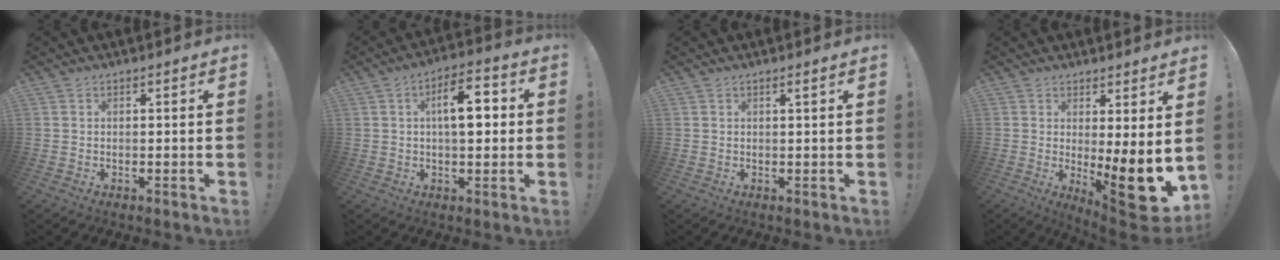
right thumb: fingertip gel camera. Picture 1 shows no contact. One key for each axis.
{"total": 10.5, "fx": 1.3, "fy": 4.7, "fz": 9.3, "tx": -0.149, "ty": 0.012, "tz": 0.018}
{"total": 1.3, "fx": 0.5, "fy": -0.3, "fz": 1.2, "tx": -0.023, "ty": 0.001, "tz": 0.006}
{"total": 13.8, "fx": -2.2, "fy": 2.3, "fz": 13.5, "tx": -0.156, "ty": -0.024, "tz": -0.029}